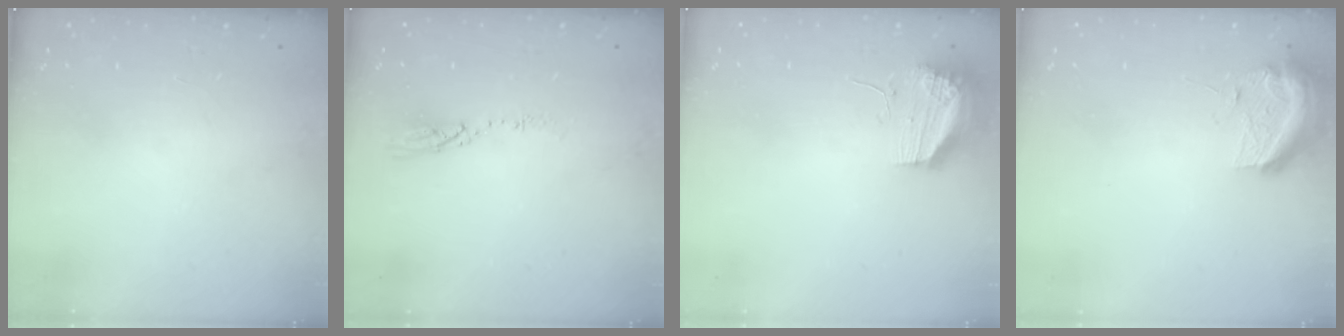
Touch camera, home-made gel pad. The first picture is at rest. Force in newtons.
{"total": 3.5, "press": 3.5, "slide": 0.3}
{"total": 10.6, "press": 10.5, "slide": 1.3}
{"total": 11.1, "press": 11.0, "slide": 1.2}